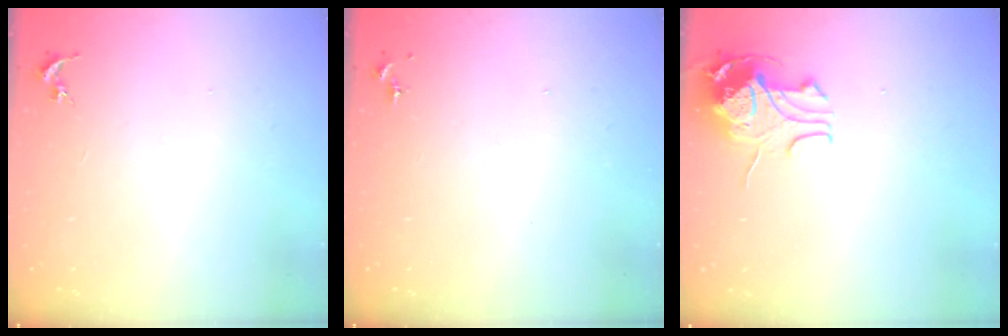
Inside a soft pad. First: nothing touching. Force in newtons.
{"total": 0.0}
{"total": 9.9, "press": 9.9, "slide": 1.1}